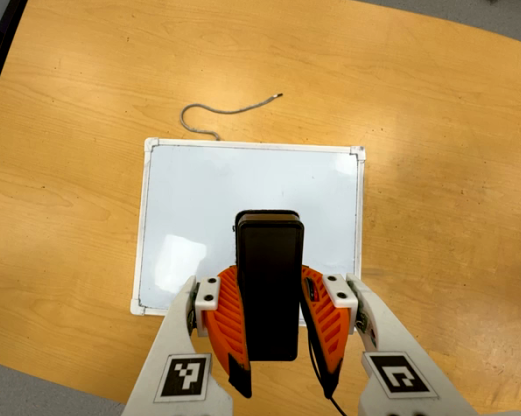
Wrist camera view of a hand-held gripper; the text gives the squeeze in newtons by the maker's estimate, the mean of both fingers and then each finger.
{"total": 7.7, "left": 6.1, "right": 9.4}